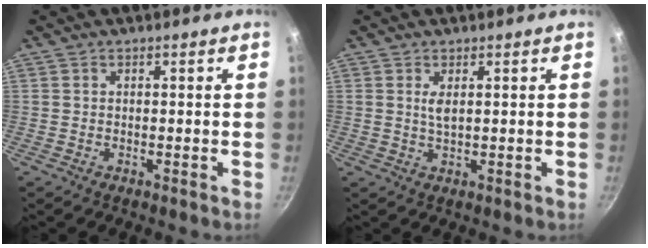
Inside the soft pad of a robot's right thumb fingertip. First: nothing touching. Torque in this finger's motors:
{"motor_torque": [0.59, 0.59, 0.43, 0.00, 0.04]}